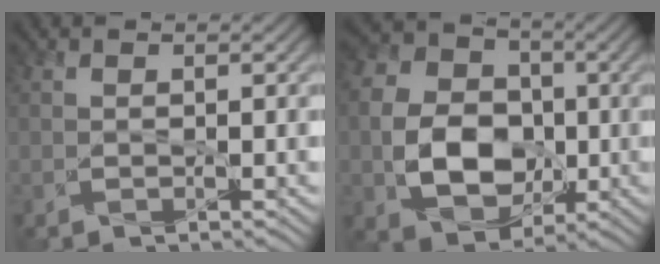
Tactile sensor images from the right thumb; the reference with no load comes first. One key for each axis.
{"total": 11.0, "fx": -1.6, "fy": 8.5, "fz": 6.8, "tx": -0.147, "ty": -0.004, "tz": -0.037}